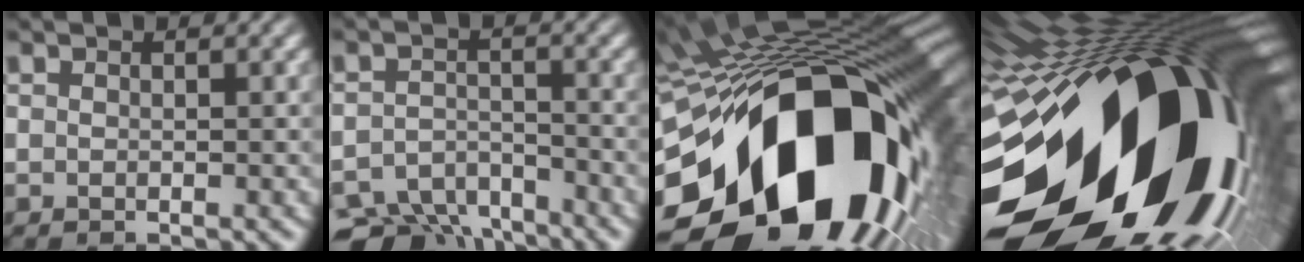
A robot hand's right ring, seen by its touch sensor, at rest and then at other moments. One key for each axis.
{"total": 7.4, "fx": -5.9, "fy": 4.1, "fz": 2.0, "tx": -0.027, "ty": -0.030, "tz": -0.092}
{"total": 33.7, "fx": -6.1, "fy": 20.8, "fz": 25.8, "tx": -0.409, "ty": -0.046, "tz": -0.071}
{"total": 40.9, "fx": -3.6, "fy": 24.2, "fz": 32.8, "tx": -0.427, "ty": -0.008, "tz": -0.048}